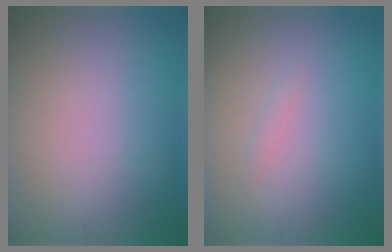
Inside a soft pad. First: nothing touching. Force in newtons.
{"total": 0.5, "press": 0.5, "slide": 0.0}